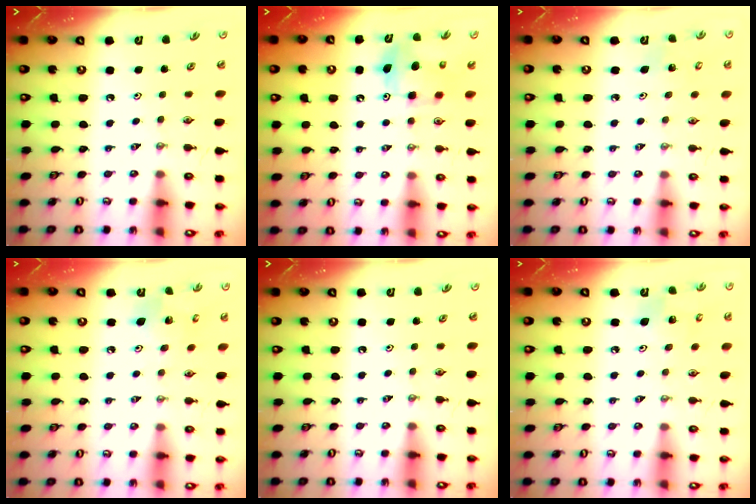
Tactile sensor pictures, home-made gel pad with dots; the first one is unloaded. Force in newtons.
{"total": 8.0, "press": 8.0, "slide": 0.4}
{"total": 3.9, "press": 3.9, "slide": 0.3}
{"total": 9.3, "press": 9.3, "slide": 0.2}
{"total": 0.0}
{"total": 6.5, "press": 6.1, "slide": 2.4}